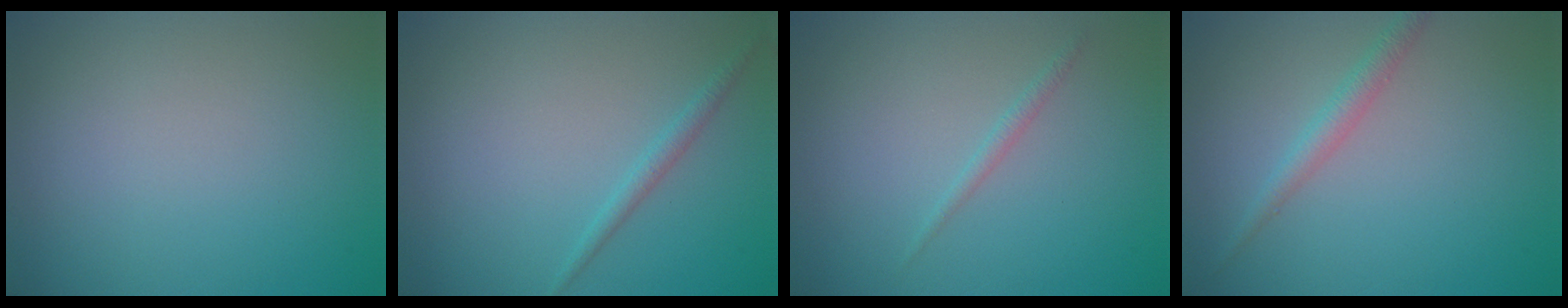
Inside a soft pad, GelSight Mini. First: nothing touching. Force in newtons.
{"total": 1.2, "press": 1.2, "slide": 0.0}
{"total": 0.8, "press": 0.8, "slide": 0.1}
{"total": 1.7, "press": 1.7, "slide": 0.1}